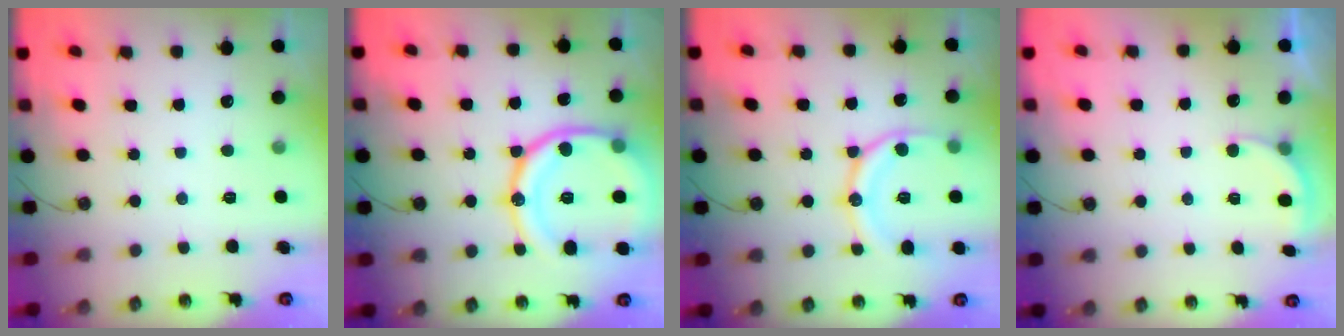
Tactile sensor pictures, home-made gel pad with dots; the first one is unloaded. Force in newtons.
{"total": 22.3, "press": 22.2, "slide": 2.5}
{"total": 14.5, "press": 14.5, "slide": 1.3}
{"total": 2.5, "press": 2.3, "slide": 1.1}